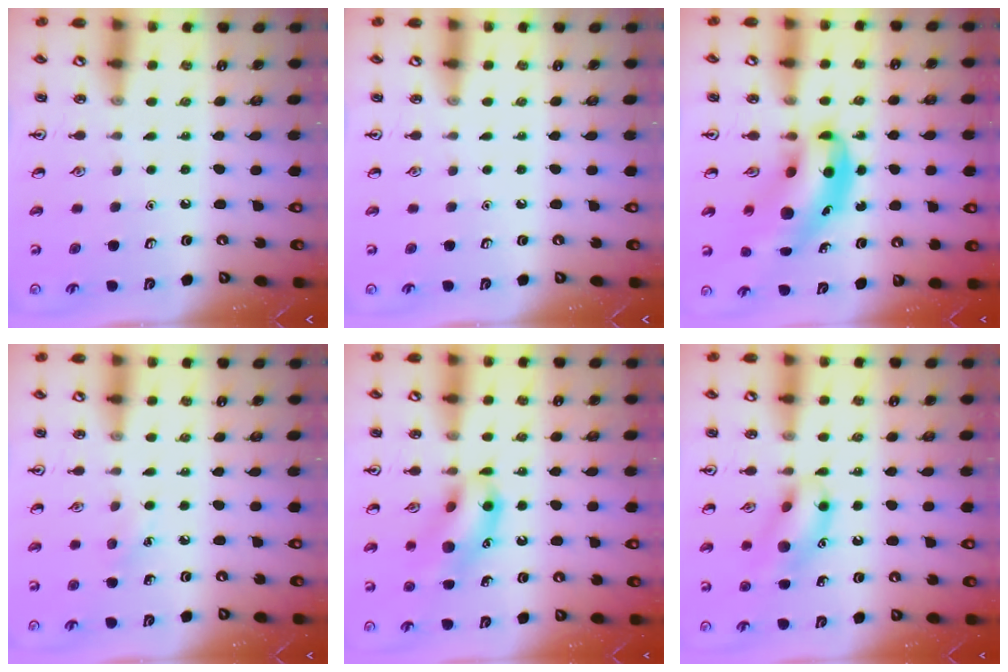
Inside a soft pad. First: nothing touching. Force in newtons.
{"total": 0.0}
{"total": 10.3, "press": 9.9, "slide": 2.9}
{"total": 5.3, "press": 5.0, "slide": 1.6}
{"total": 13.4, "press": 13.3, "slide": 2.1}
{"total": 12.5, "press": 12.4, "slide": 1.0}